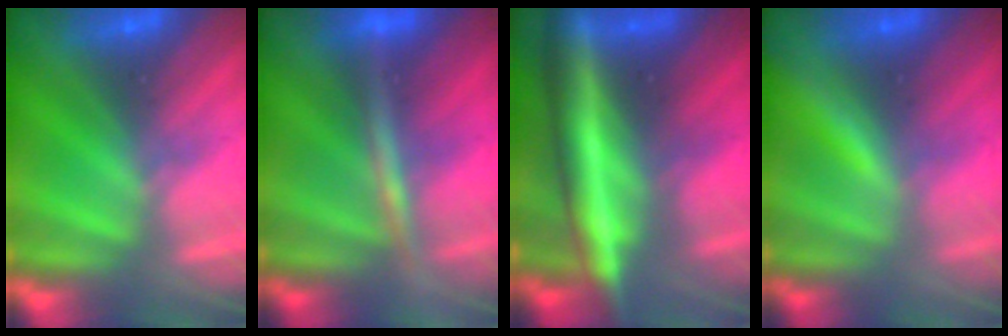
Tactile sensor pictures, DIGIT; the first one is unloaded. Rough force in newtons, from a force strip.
{"total": 2.6}
{"total": 6.6}
{"total": 1.9}